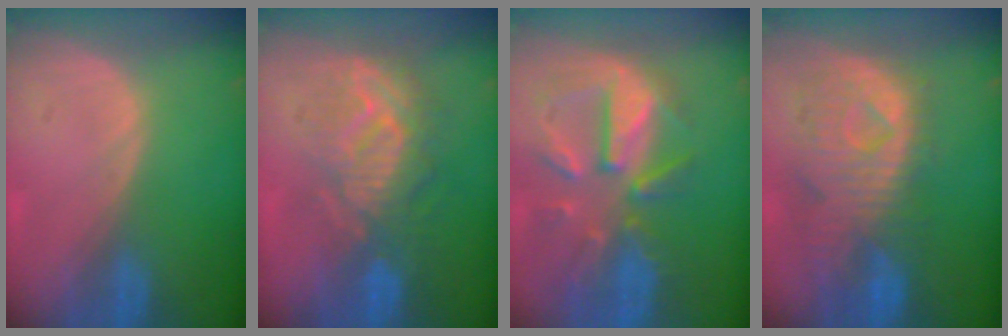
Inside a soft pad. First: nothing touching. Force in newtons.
{"total": 9.0, "press": 8.9, "slide": 1.7}
{"total": 11.0, "press": 9.7, "slide": 5.3}
{"total": 11.0, "press": 9.7, "slide": 5.2}